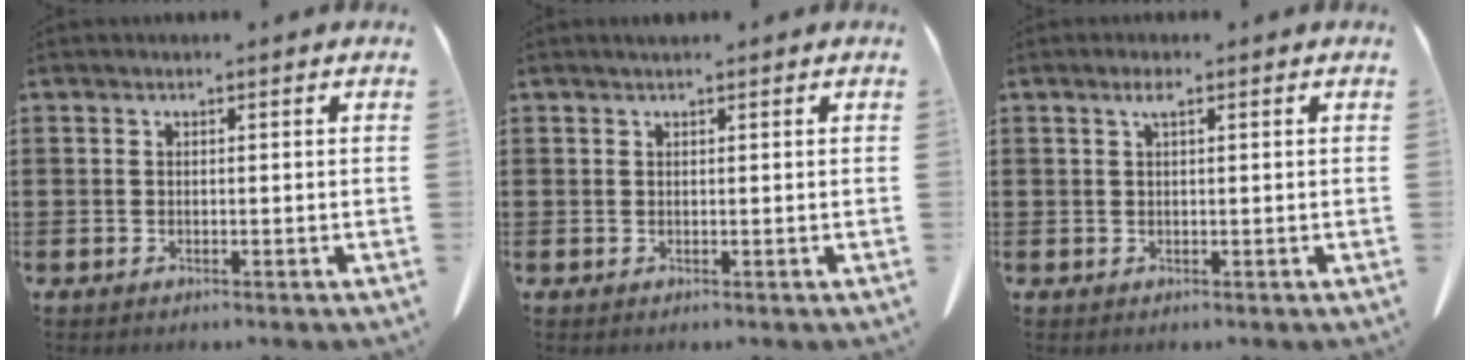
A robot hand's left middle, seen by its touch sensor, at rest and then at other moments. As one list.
[{"total": 0.7, "force": [0.5, 0.1, 0.4], "torque": [-0.008, 0.001, 0.009]}, {"total": 1.7, "force": [0.7, 0.4, 1.5], "torque": [-0.031, 0.005, 0.011]}]